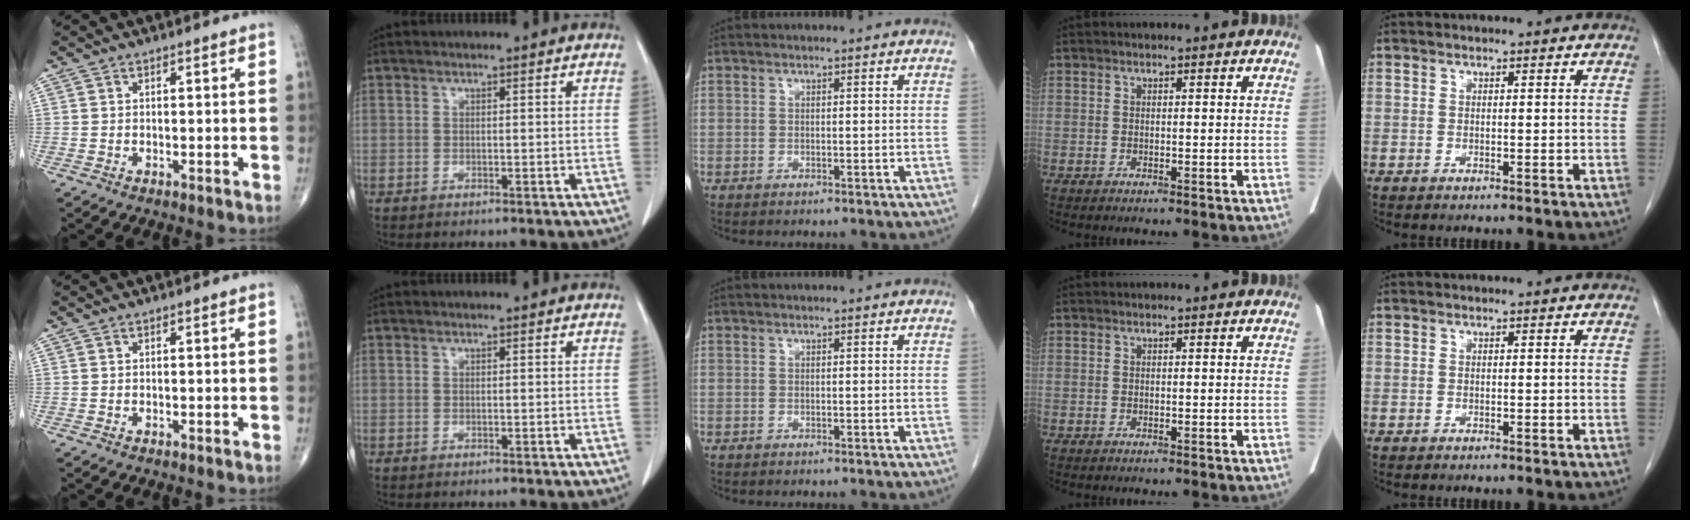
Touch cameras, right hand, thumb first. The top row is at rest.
{}